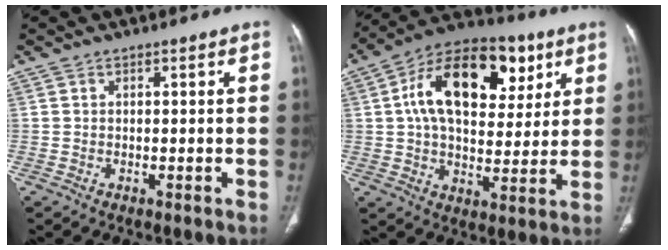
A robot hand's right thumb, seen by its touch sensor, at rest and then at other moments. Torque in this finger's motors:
{"motor_torque": [1.52, 2.85, 1.54, 0.21, 0.22]}